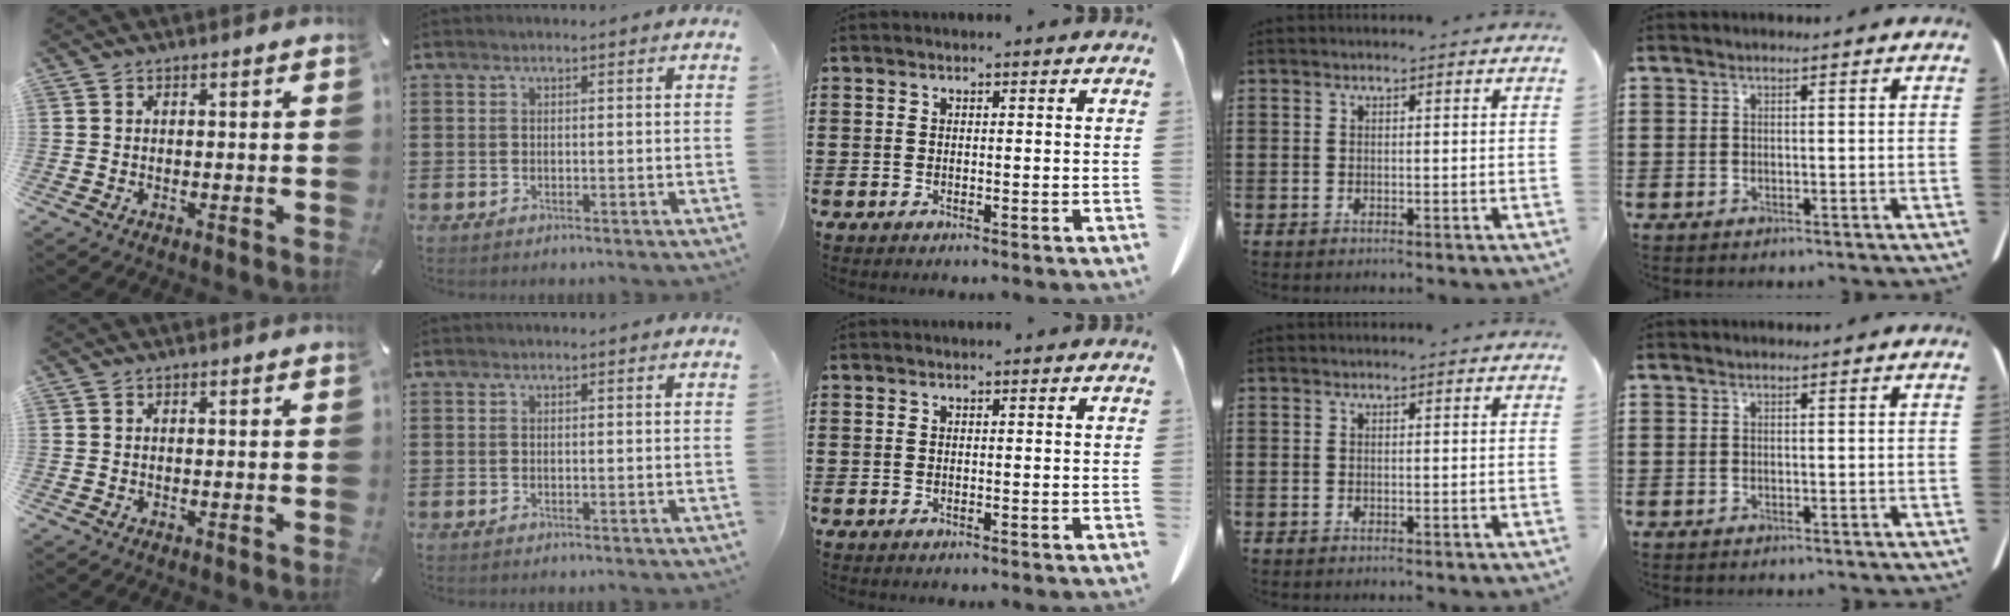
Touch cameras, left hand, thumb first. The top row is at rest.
{}